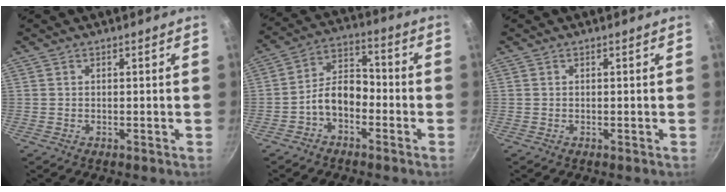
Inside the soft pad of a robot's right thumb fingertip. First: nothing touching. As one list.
[{"total": 8.6, "force": [-3.0, 5.5, 5.9], "torque": [-0.090, 0.043, -0.066]}, {"total": 0.0}]